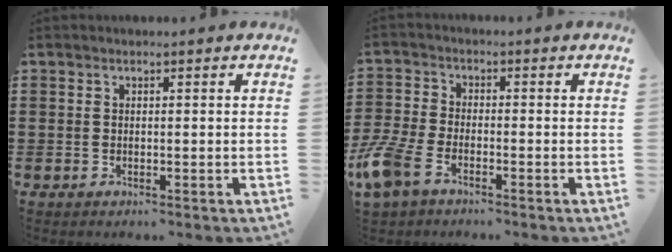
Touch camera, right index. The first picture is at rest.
{"total": 5.8, "force": [-3.9, 2.1, 3.7], "torque": [-0.108, -0.013, -0.083]}